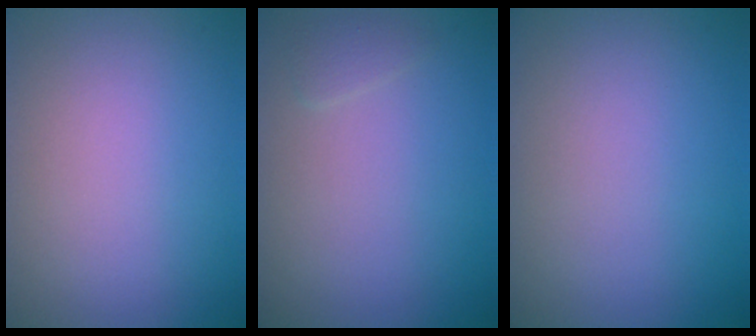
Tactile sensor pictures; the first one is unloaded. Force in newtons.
{"total": 0.8, "press": 0.8, "slide": 0.1}
{"total": 0.0}